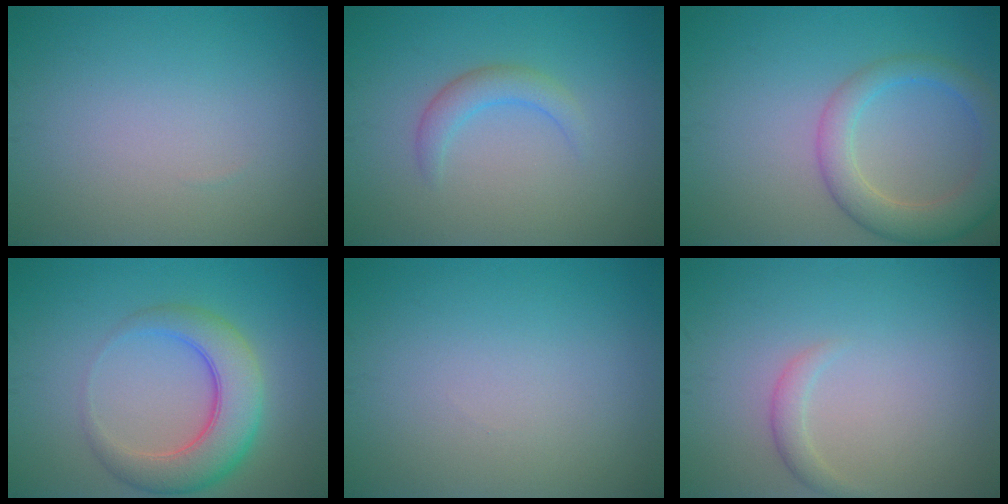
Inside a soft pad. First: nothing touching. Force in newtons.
{"total": 2.1, "press": 2.1, "slide": 0.2}
{"total": 4.6, "press": 4.6, "slide": 0.2}
{"total": 6.1, "press": 6.1, "slide": 0.2}
{"total": 0.0}
{"total": 1.2, "press": 1.2, "slide": 0.0}